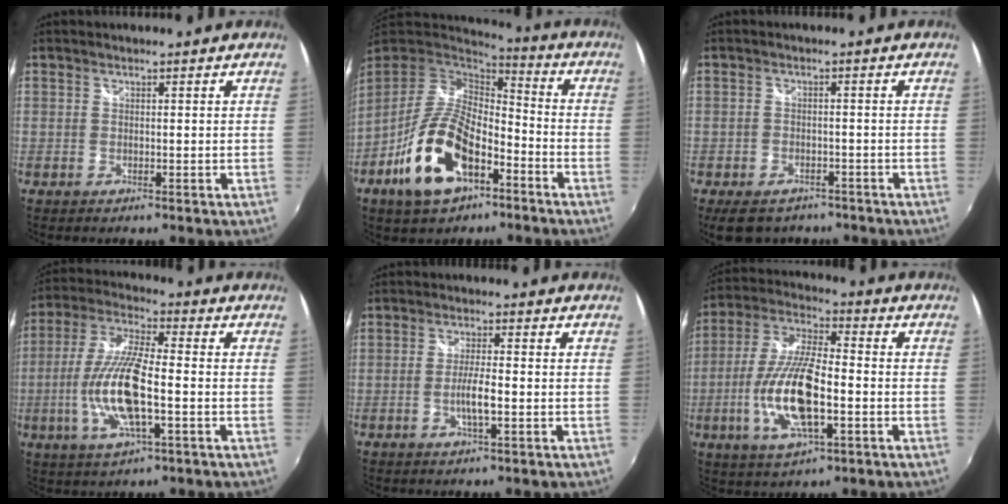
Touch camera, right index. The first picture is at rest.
{"total": 17.5, "force": [-8.4, 8.9, 12.5], "torque": [-0.262, -0.012, -0.146]}
{"total": 8.3, "force": [-6.2, 4.7, 3.2], "torque": [-0.075, -0.005, -0.086]}
{"total": 14.3, "force": [-3.2, 3.8, 13.5], "torque": [-0.272, -0.009, -0.061]}
{"total": 4.4, "force": [-1.4, 0.4, 4.2], "torque": [-0.080, -0.004, -0.025]}
{"total": 16.0, "force": [-4.2, 5.3, 14.5], "torque": [-0.299, -0.009, -0.079]}